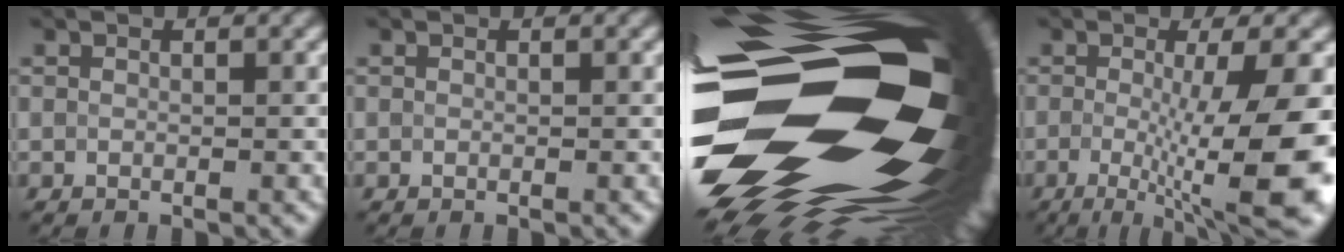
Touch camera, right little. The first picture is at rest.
{"total": 0.0}
{"total": 22.3, "force": [-4.5, 13.2, 17.4], "torque": [-0.282, -0.030, -0.087]}
{"total": 11.0, "force": [-1.8, 2.5, 10.6], "torque": [-0.151, -0.015, -0.022]}